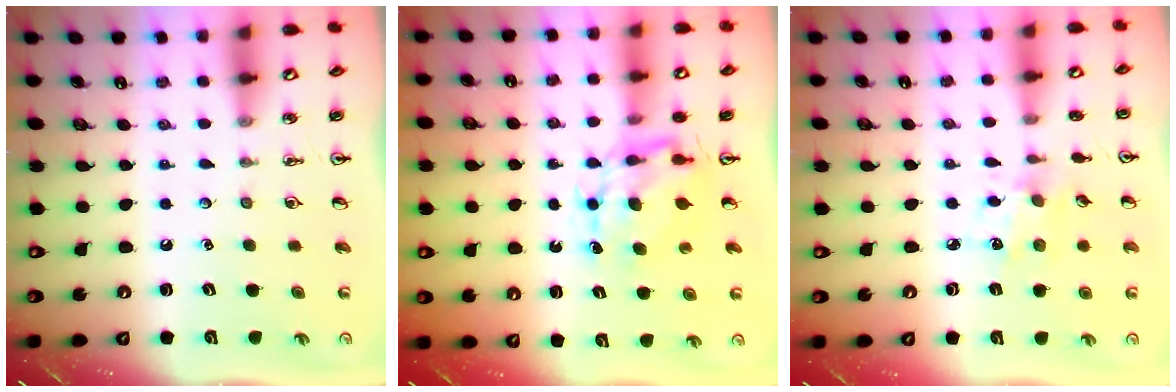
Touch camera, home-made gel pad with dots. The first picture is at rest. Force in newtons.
{"total": 7.9, "press": 7.9, "slide": 0.6}
{"total": 4.2, "press": 4.1, "slide": 1.0}